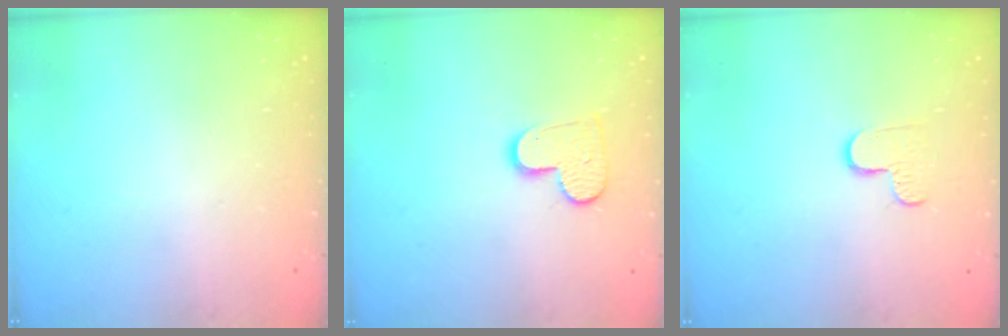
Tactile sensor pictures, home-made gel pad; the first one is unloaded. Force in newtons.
{"total": 9.7, "press": 9.7, "slide": 0.5}
{"total": 4.5, "press": 4.5, "slide": 0.4}